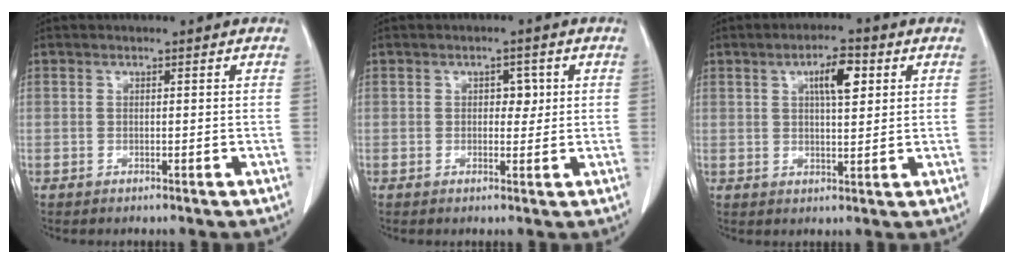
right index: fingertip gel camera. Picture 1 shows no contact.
{"total": 2.4, "force": [0.5, 1.5, 1.8], "torque": [-0.019, 0.005, 0.005]}
{"total": 5.8, "force": [2.2, 1.6, 5.1], "torque": [-0.087, 0.006, 0.035]}